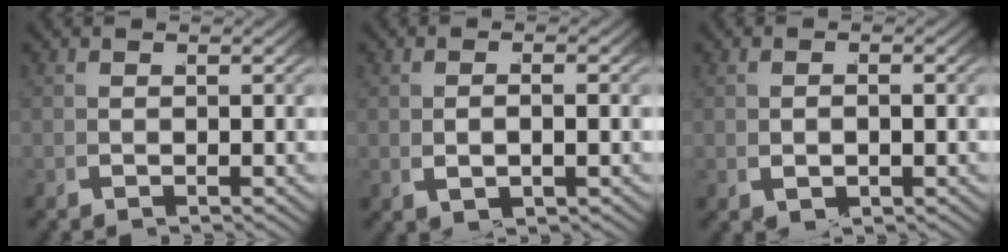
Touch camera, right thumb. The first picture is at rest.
{"total": 1.4, "force": [0.2, 0.7, 1.2], "torque": [-0.022, 0.004, 0.009]}
{"total": 1.4, "force": [0.1, 1.0, 1.0], "torque": [-0.017, -0.001, 0.008]}